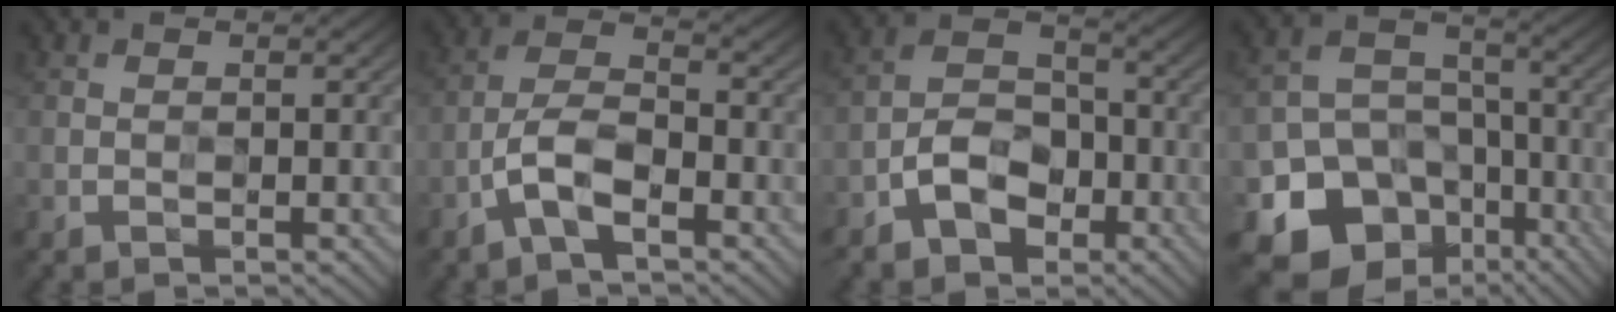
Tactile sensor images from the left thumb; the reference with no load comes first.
{"total": 5.9, "force": [-3.1, 2.2, 4.5], "torque": [-0.092, 0.010, -0.073]}
{"total": 6.9, "force": [-3.7, 4.3, 3.9], "torque": [-0.072, 0.003, -0.080]}
{"total": 15.4, "force": [-8.1, 11.9, 5.4], "torque": [-0.139, -0.039, -0.126]}